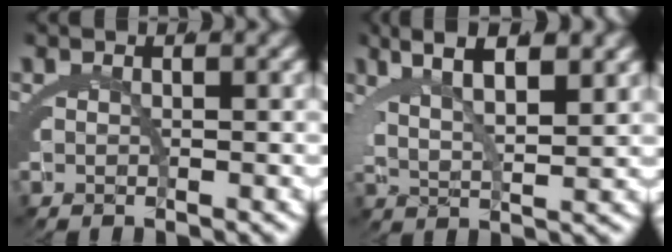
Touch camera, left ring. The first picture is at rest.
{"total": 7.1, "force": [3.9, 2.8, 5.1], "torque": [-0.079, 0.018, 0.059]}